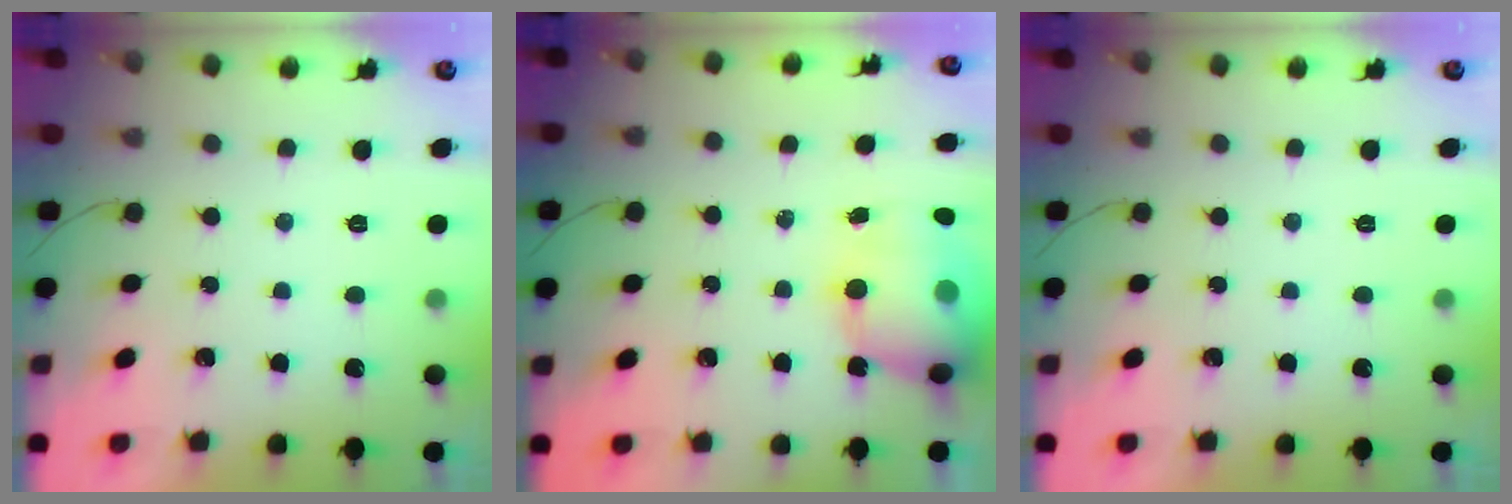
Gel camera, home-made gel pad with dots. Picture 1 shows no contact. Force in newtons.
{"total": 16.6, "press": 16.1, "slide": 4.0}
{"total": 0.0}